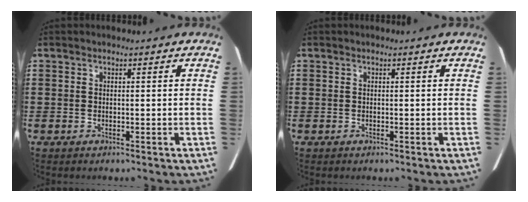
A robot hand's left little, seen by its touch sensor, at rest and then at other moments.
{"total": 0.0}